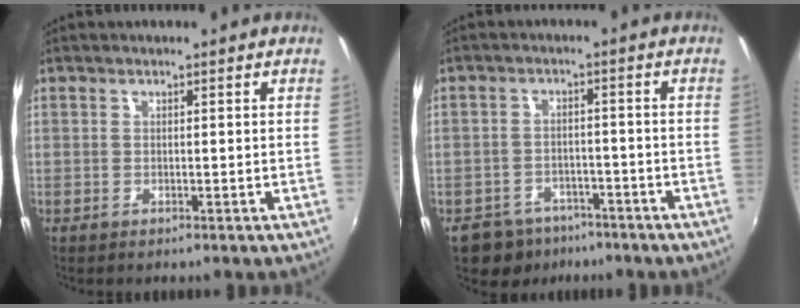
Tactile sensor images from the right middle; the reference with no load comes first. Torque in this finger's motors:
{"motor_torque": [-0.37, -0.13, -0.07, -0.02]}